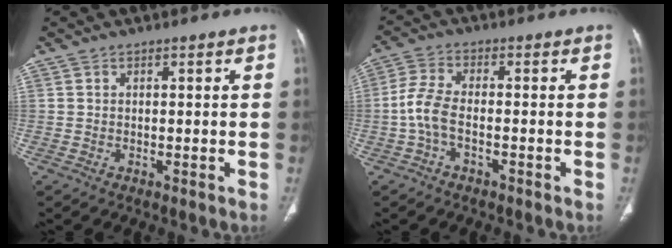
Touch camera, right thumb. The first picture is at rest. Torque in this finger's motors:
{"motor_torque": [-0.26, 0.60, 0.83, -0.12, 0.21]}